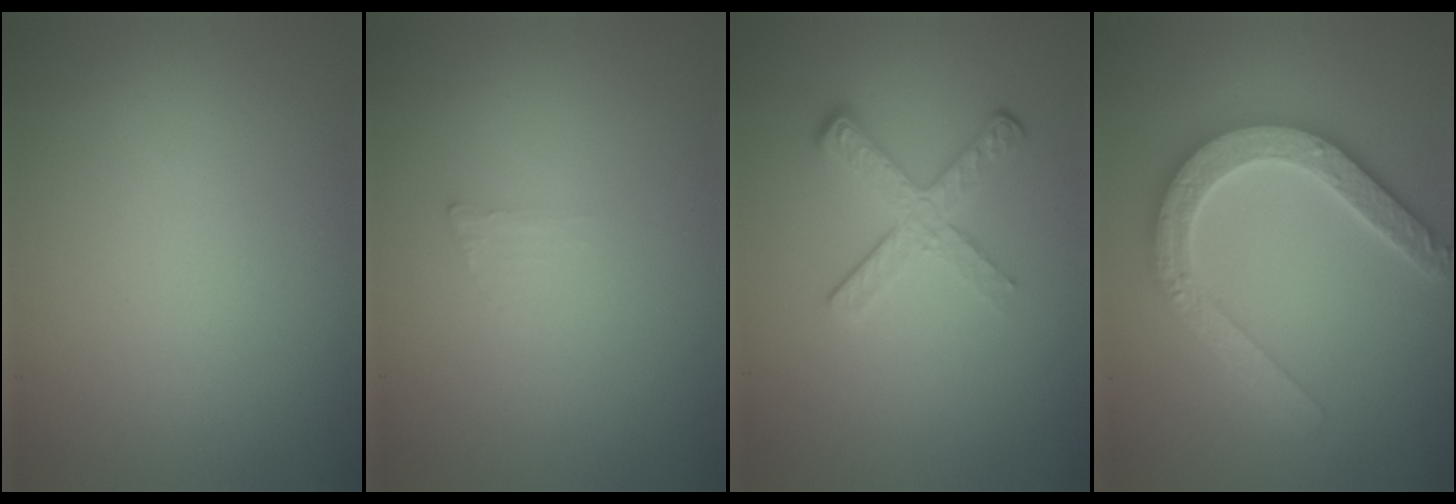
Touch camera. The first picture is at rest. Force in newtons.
{"total": 0.6, "press": 0.6, "slide": 0.1}
{"total": 3.7, "press": 2.6, "slide": 2.6}
{"total": 5.2, "press": 5.1, "slide": 1.0}